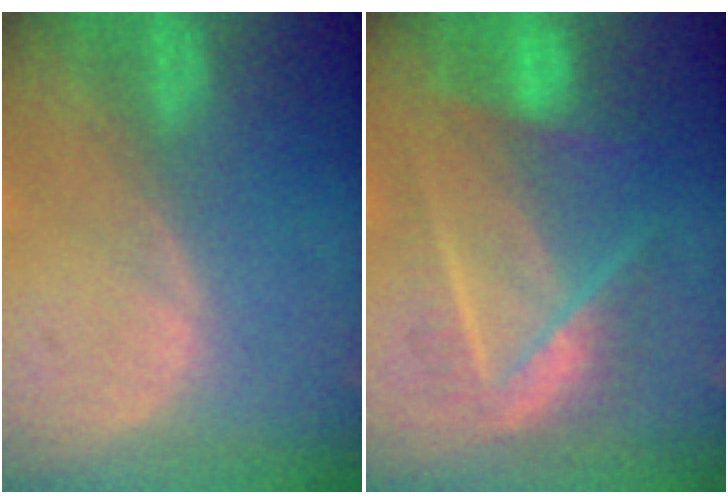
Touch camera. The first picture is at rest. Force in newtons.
{"total": 7.1, "press": 7.1, "slide": 0.2}